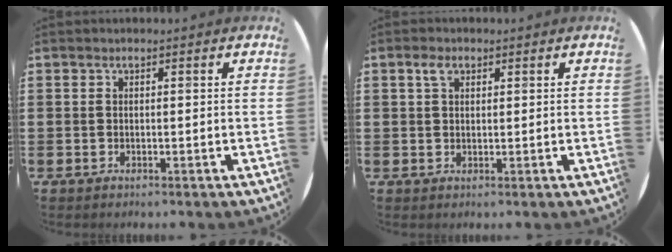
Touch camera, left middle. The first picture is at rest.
{"total": 2.1, "force": [1.3, 1.3, 1.2], "torque": [-0.019, 0.002, 0.021]}